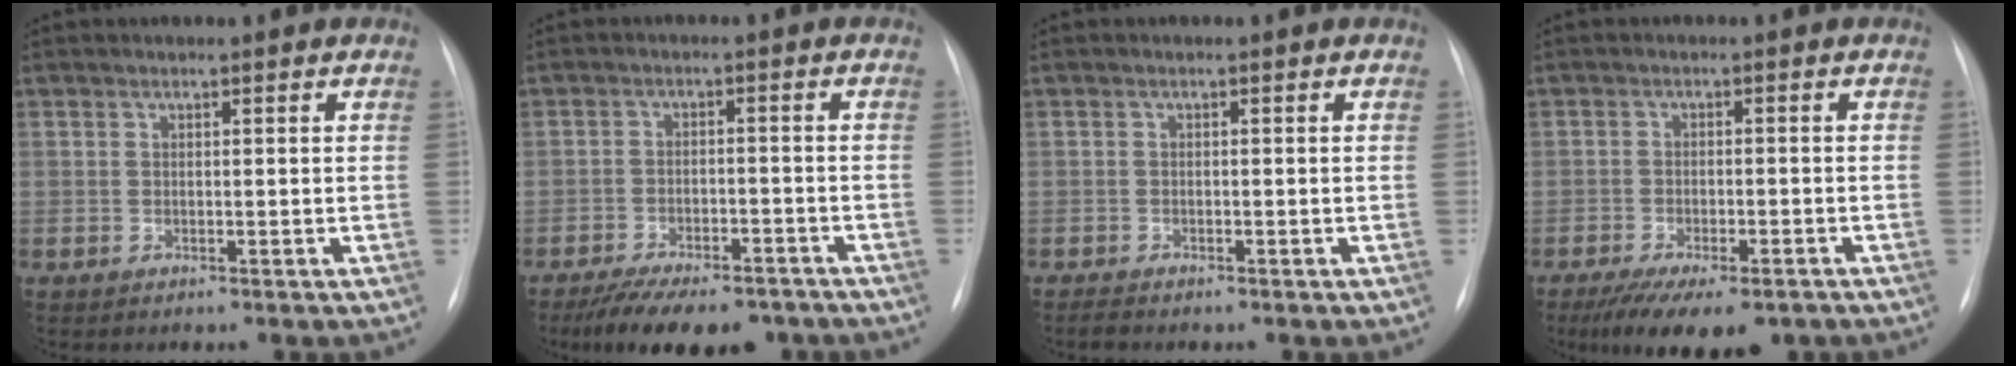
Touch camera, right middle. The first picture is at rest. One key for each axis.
{"total": 13.8, "fx": -11.0, "fy": 5.2, "fz": 6.7, "tx": -0.115, "ty": -0.003, "tz": -0.157}
{"total": 1.0, "fx": -0.9, "fy": 0.3, "fz": 0.3, "tx": -0.010, "ty": -0.001, "tz": -0.017}
{"total": 11.4, "fx": -8.0, "fy": 4.2, "fz": 6.9, "tx": -0.106, "ty": -0.012, "tz": -0.117}